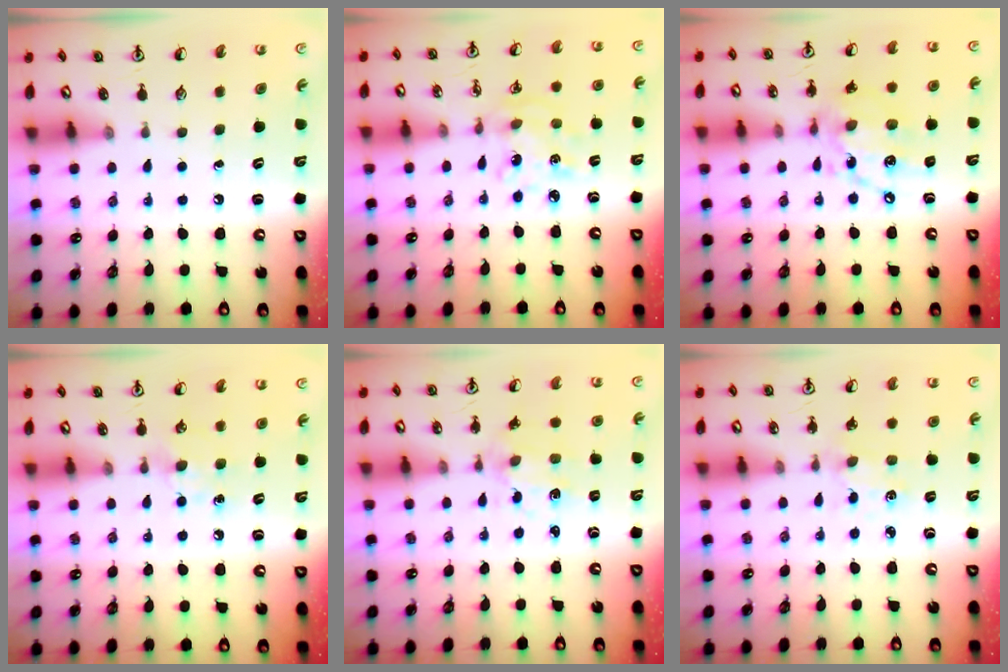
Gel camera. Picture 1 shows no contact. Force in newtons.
{"total": 5.6, "press": 5.6, "slide": 0.3}
{"total": 12.8, "press": 12.8, "slide": 0.9}
{"total": 6.8, "press": 6.8, "slide": 0.8}
{"total": 2.9, "press": 2.8, "slide": 0.9}
{"total": 1.0, "press": 1.0, "slide": 0.2}